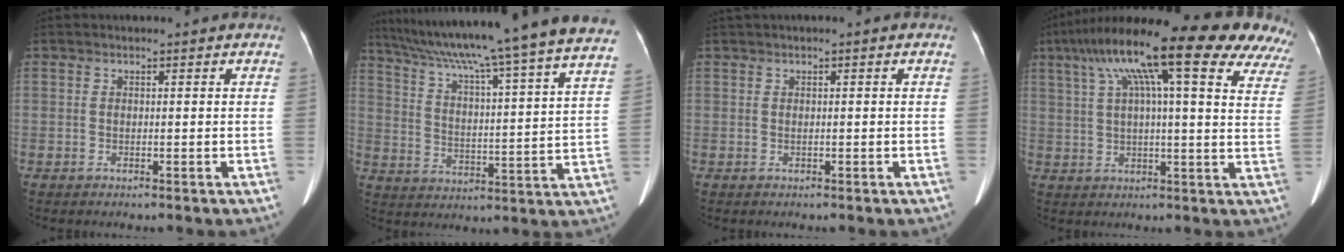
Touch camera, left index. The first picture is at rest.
{"total": 29.5, "force": [25.8, -1.8, 14.1], "torque": [-0.235, -0.053, 0.345]}
{"total": 0.6, "force": [0.2, 0.0, 0.6], "torque": [-0.017, 0.012, 0.008]}
{"total": 27.8, "force": [18.5, 4.8, 20.1], "torque": [-0.274, 0.059, 0.241]}